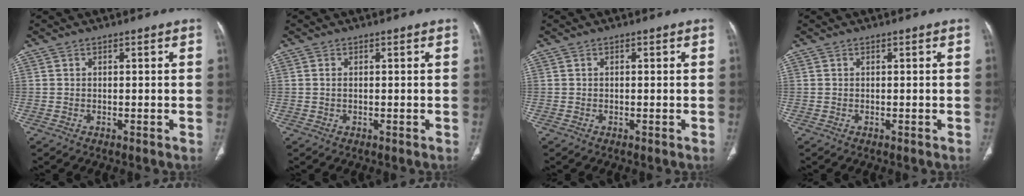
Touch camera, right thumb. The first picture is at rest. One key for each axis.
{"total": 0.7, "fx": 0.1, "fy": 0.4, "fz": 0.5, "tx": -0.013, "ty": 0.005, "tz": 0.002}
{"total": 0.0}
{"total": 0.0}